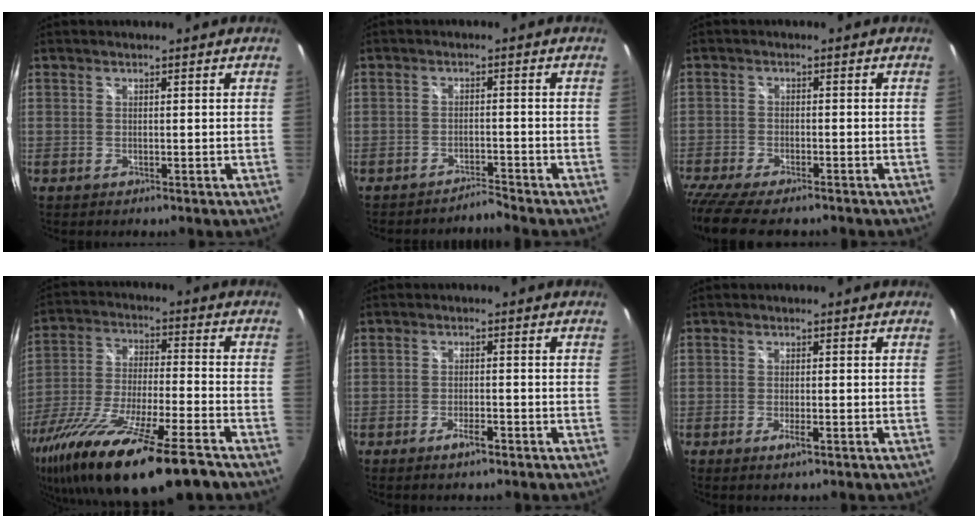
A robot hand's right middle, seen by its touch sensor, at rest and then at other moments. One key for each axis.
{"total": 2.4, "fx": -2.3, "fy": -0.6, "fz": -0.3, "tx": -0.003, "ty": 0.001, "tz": -0.040}
{"total": 11.2, "fx": -9.4, "fy": 2.4, "fz": 5.8, "tx": -0.139, "ty": -0.044, "tz": -0.160}
{"total": 25.5, "fx": -17.8, "fy": 4.7, "fz": 17.6, "tx": -0.342, "ty": -0.069, "tz": -0.303}
{"total": 3.0, "fx": -2.0, "fy": 0.6, "fz": 2.1, "tx": -0.046, "ty": -0.001, "tz": -0.035}
{"total": 2.2, "fx": -1.1, "fy": 0.3, "fz": 1.9, "tx": -0.037, "ty": -0.003, "tz": -0.020}